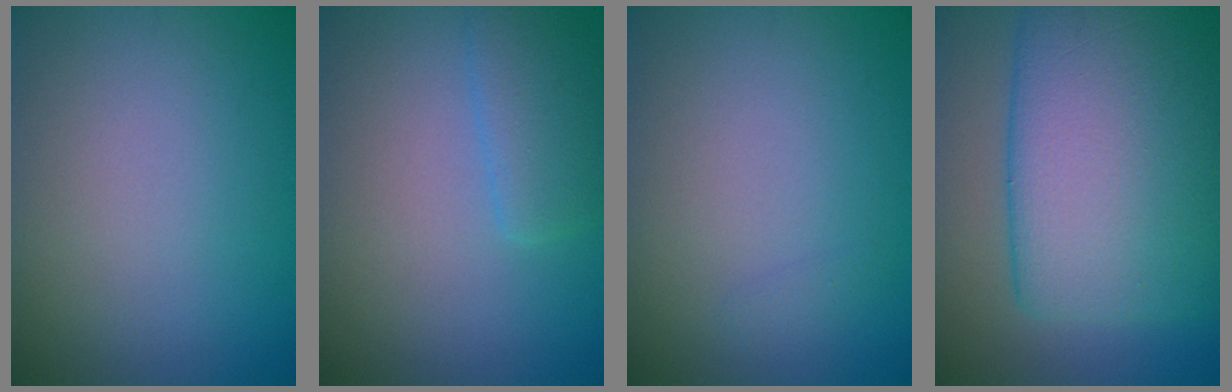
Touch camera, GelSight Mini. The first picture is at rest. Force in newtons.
{"total": 2.7, "press": 2.7, "slide": 0.0}
{"total": 0.5, "press": 0.5, "slide": 0.0}
{"total": 14.8, "press": 14.8, "slide": 0.4}